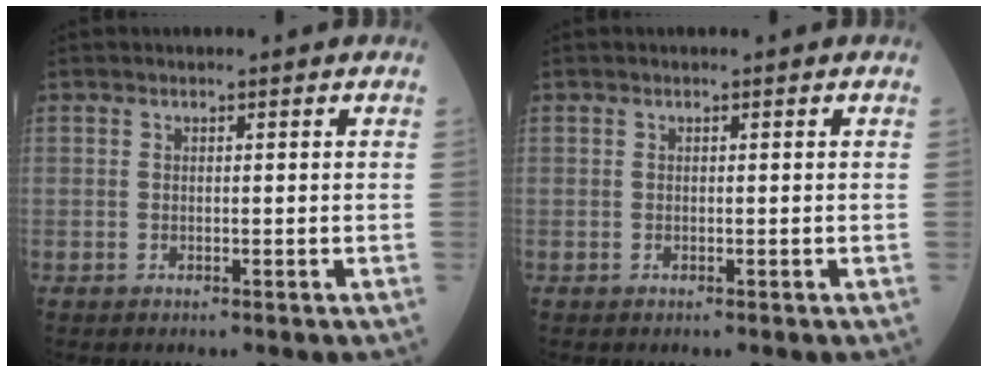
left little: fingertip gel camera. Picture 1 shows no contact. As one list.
[{"total": 0.0}]